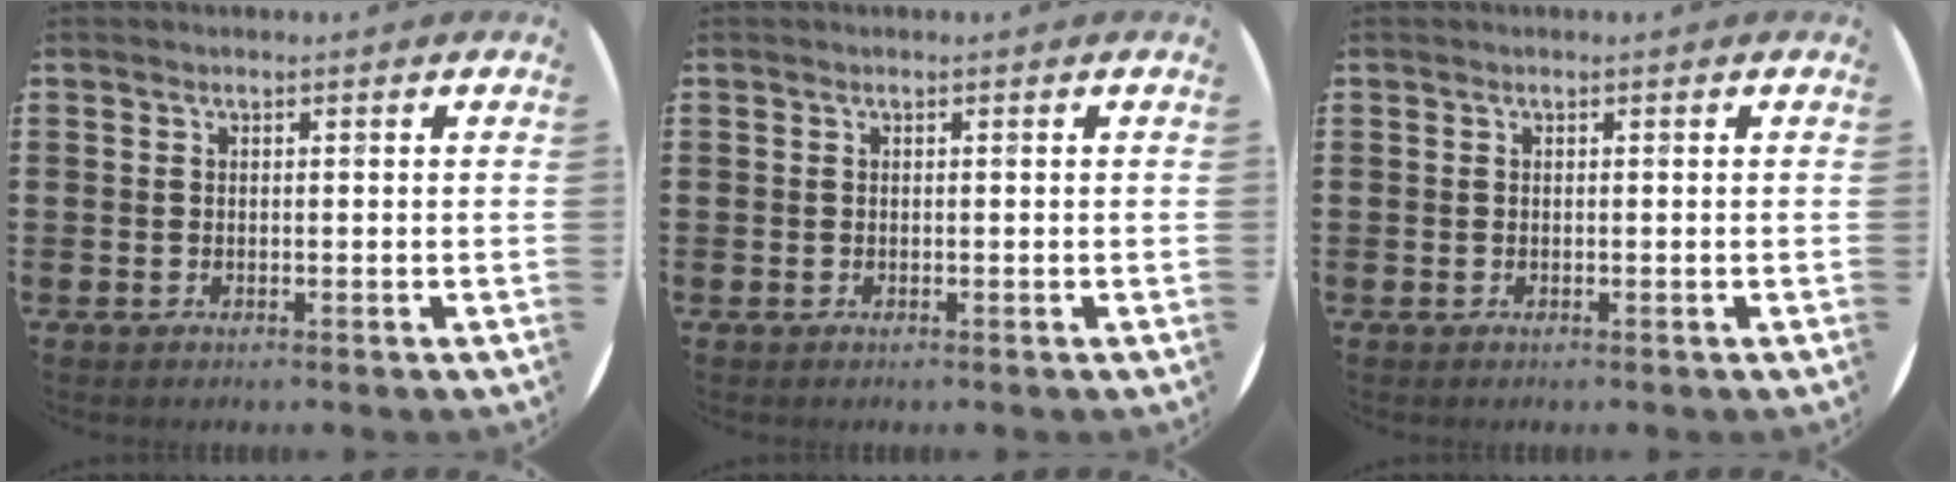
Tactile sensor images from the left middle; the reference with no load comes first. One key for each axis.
{"total": 0.0}
{"total": 0.0}